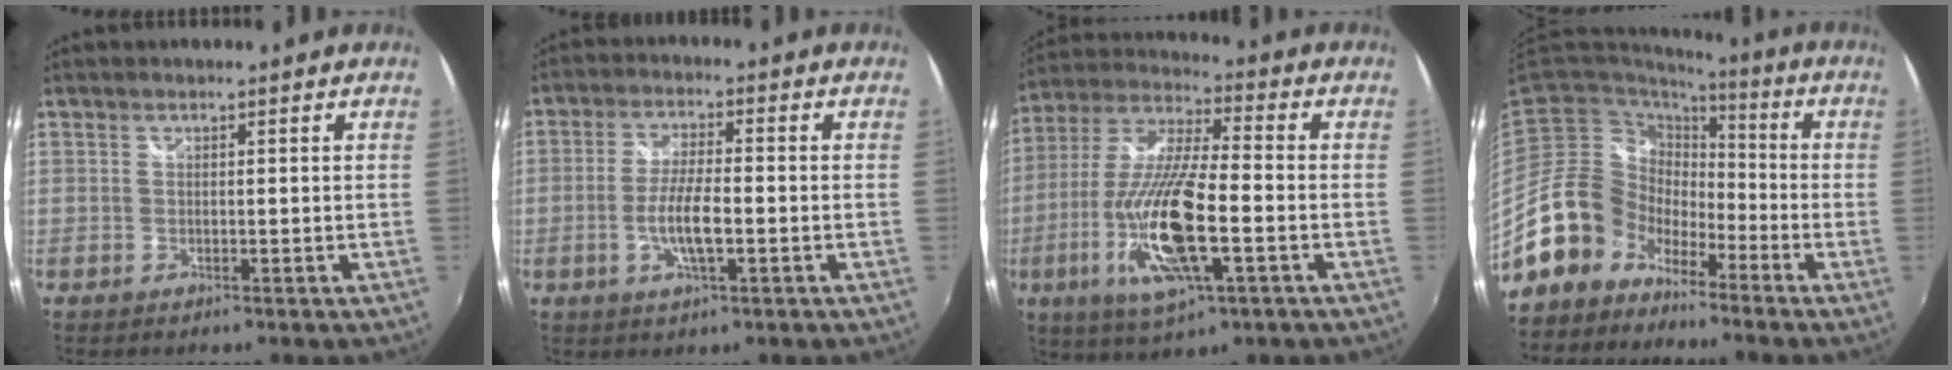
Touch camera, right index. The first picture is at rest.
{"total": 6.8, "force": [-2.0, 1.6, 6.2], "torque": [-0.124, -0.003, -0.037]}
{"total": 19.1, "force": [-6.0, 5.1, 17.4], "torque": [-0.358, -0.026, -0.111]}
{"total": 14.4, "force": [-9.1, 10.3, 4.2], "torque": [-0.093, 0.021, -0.162]}